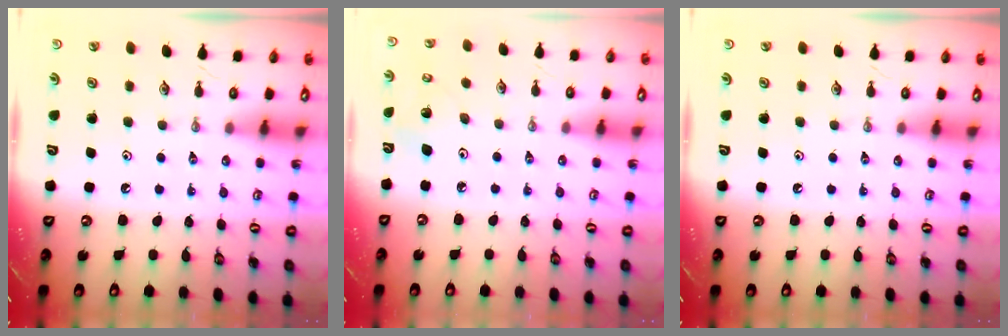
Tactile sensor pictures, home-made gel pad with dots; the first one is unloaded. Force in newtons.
{"total": 3.8, "press": 3.8, "slide": 0.3}
{"total": 0.0}